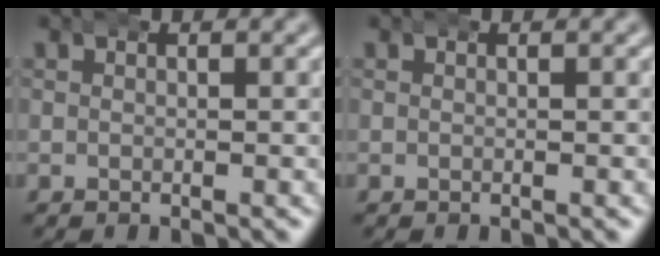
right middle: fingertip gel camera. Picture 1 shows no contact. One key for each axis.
{"total": 0.0}